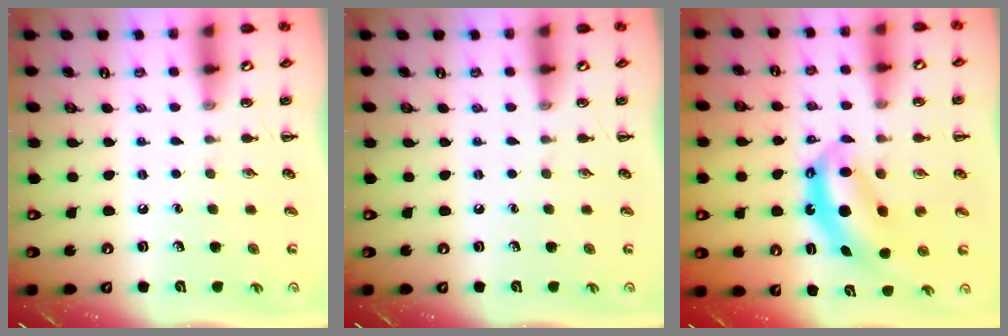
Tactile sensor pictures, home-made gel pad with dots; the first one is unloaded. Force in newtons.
{"total": 0.0}
{"total": 6.7, "press": 6.6, "slide": 1.1}